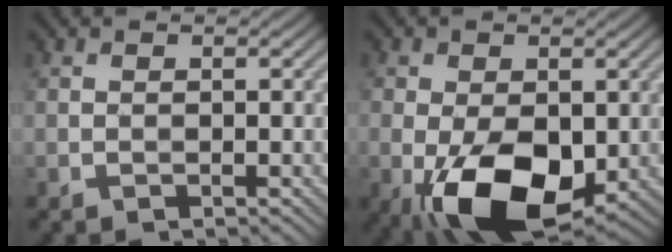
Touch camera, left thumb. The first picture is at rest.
{"total": 12.2, "force": [-3.9, 6.5, 9.5], "torque": [-0.175, -0.029, -0.057]}